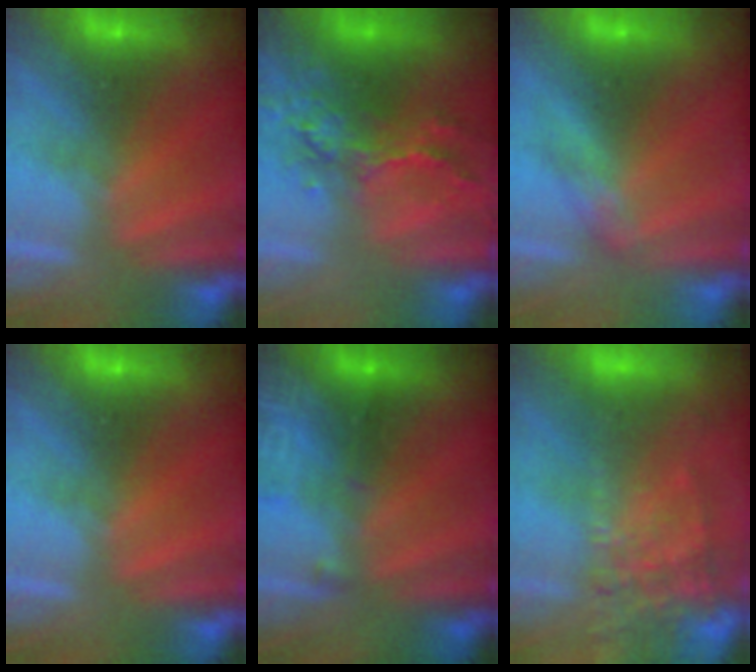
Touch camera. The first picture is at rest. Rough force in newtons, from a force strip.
{"total": 8.1}
{"total": 2.8}
{"total": 0.0}
{"total": 3.0}
{"total": 6.1}